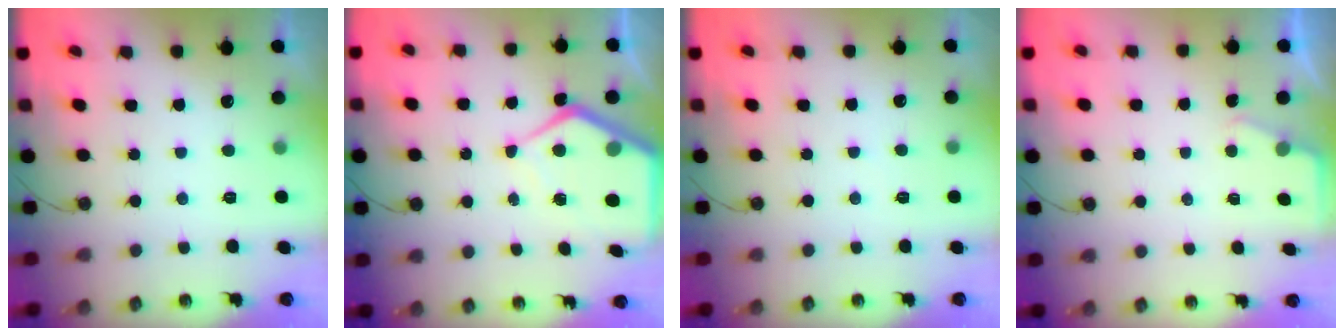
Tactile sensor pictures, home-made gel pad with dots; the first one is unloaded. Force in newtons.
{"total": 9.7, "press": 9.7, "slide": 0.9}
{"total": 2.0, "press": 2.0, "slide": 0.4}
{"total": 2.1, "press": 2.1, "slide": 0.3}